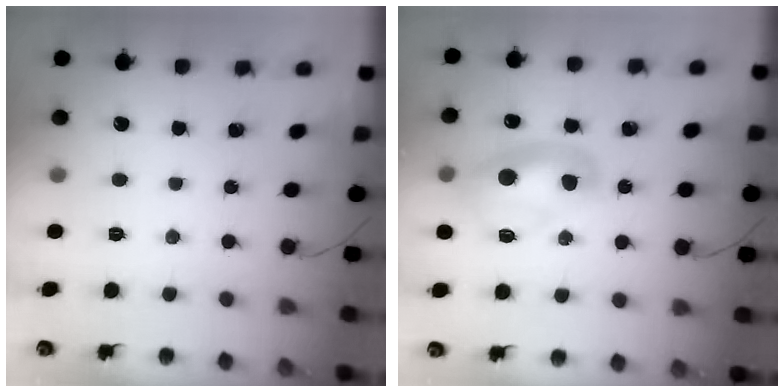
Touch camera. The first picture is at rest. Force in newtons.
{"total": 11.8, "press": 11.8, "slide": 0.9}